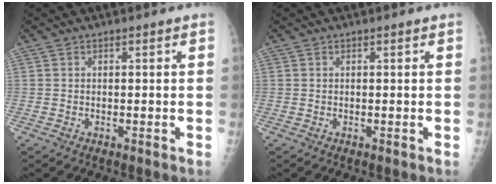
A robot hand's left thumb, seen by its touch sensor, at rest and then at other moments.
{"total": 0.0}